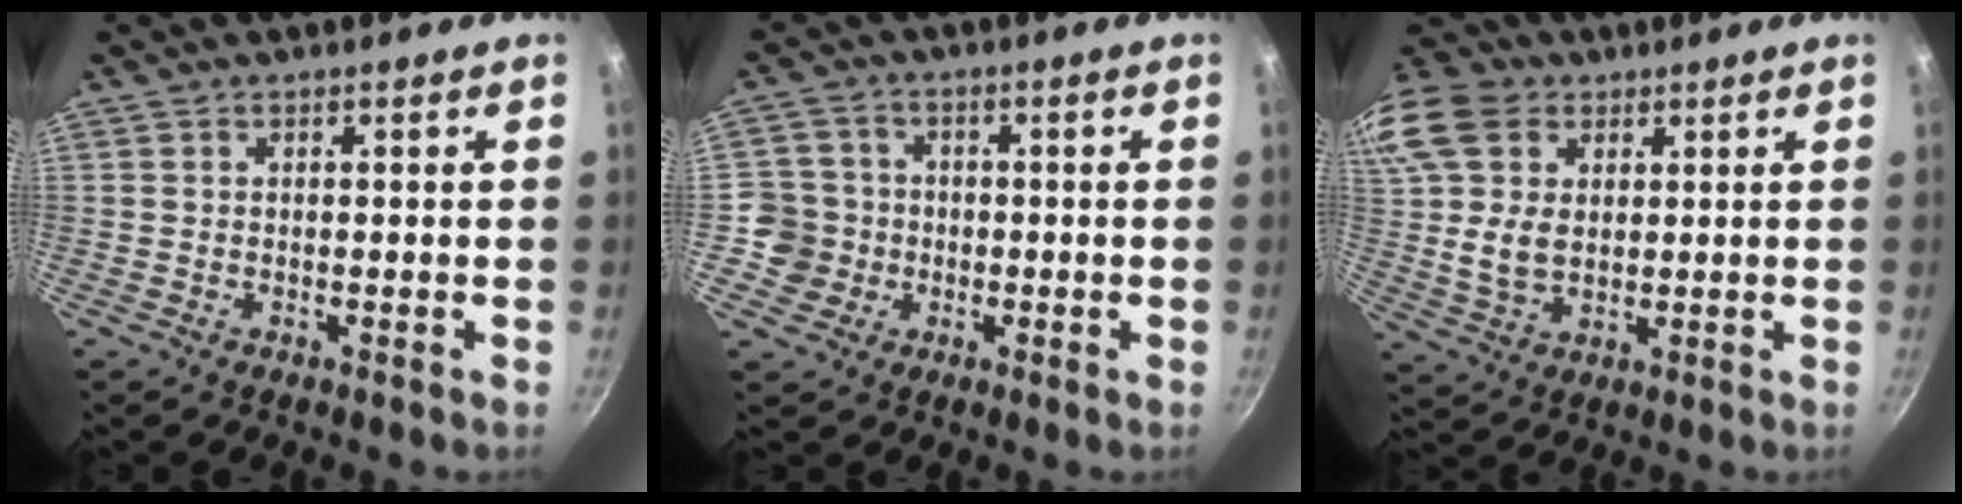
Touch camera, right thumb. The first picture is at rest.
{"total": 6.5, "force": [-1.4, 6.3, 0.9], "torque": [0.025, 0.021, -0.034]}
{"total": 19.4, "force": [6.2, 14.3, 11.5], "torque": [-0.243, 0.014, 0.116]}